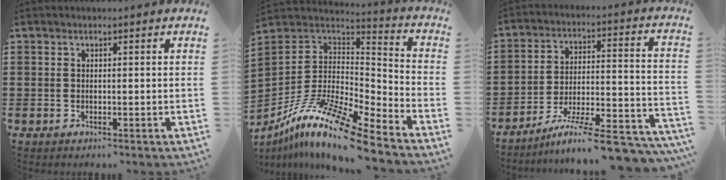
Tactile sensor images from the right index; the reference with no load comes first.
{"total": 13.7, "force": [-10.0, 2.0, 9.1], "torque": [-0.186, 0.013, -0.195]}
{"total": 10.4, "force": [-8.3, 0.8, 6.2], "torque": [-0.091, 0.013, -0.159]}